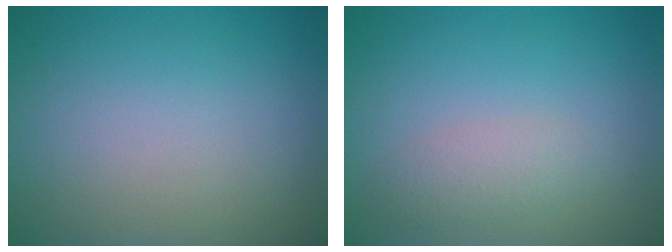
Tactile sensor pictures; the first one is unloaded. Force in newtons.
{"total": 2.0, "press": 2.0, "slide": 0.1}